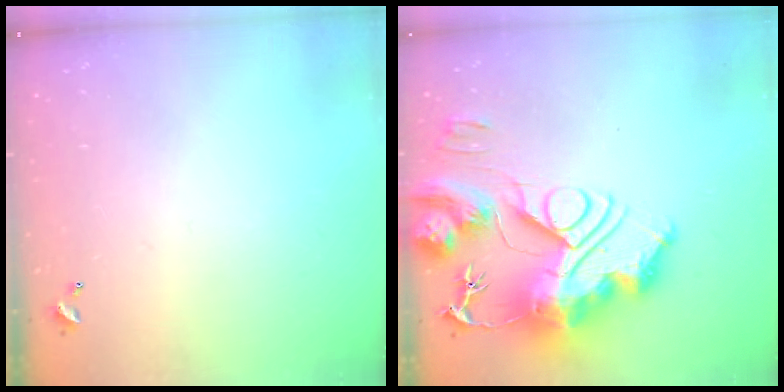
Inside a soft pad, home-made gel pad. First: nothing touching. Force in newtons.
{"total": 0.5, "press": 0.5, "slide": 0.0}